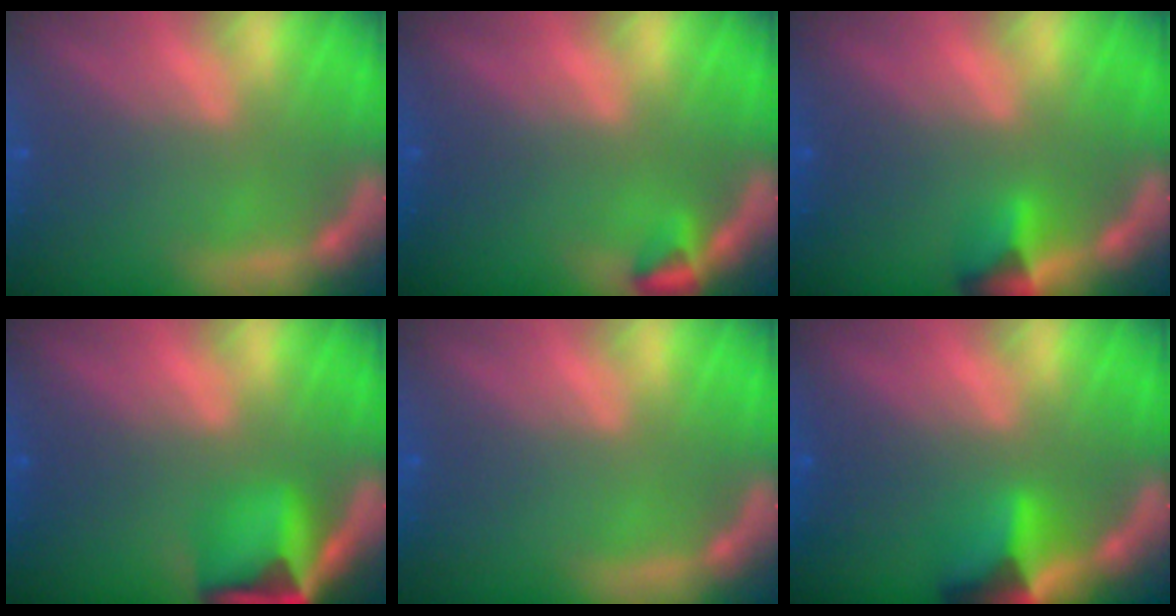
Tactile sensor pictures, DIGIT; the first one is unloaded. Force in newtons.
{"total": 1.5}
{"total": 2.4}
{"total": 6.0}
{"total": 0.0}
{"total": 4.5}